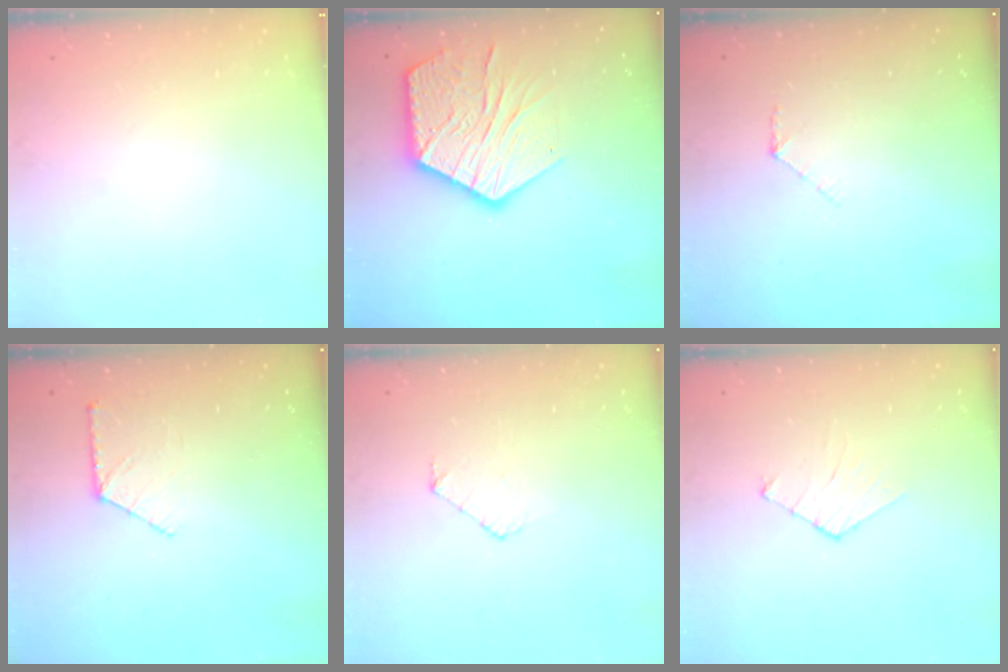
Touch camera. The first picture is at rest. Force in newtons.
{"total": 17.1, "press": 17.1, "slide": 1.3}
{"total": 4.4, "press": 4.4, "slide": 0.4}
{"total": 4.9, "press": 4.9, "slide": 0.6}
{"total": 4.3, "press": 4.3, "slide": 0.4}
{"total": 4.2, "press": 4.2, "slide": 0.4}